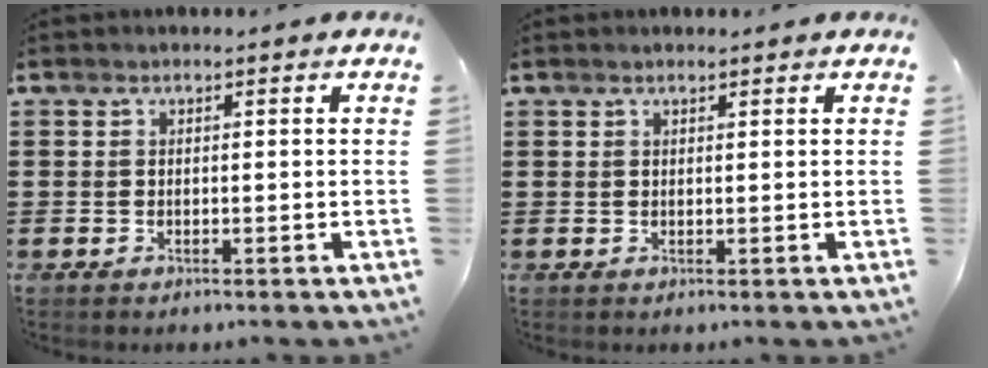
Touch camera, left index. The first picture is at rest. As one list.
[{"total": 0.8, "force": [0.7, 0.0, 0.4], "torque": [-0.009, -0.001, 0.014]}]